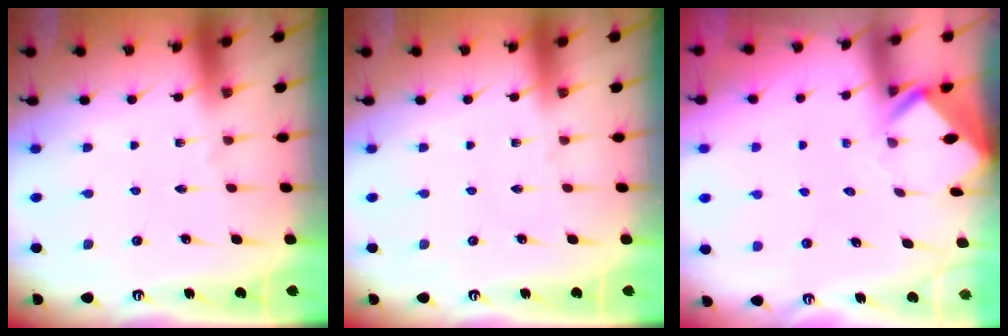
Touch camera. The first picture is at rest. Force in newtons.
{"total": 0.0}
{"total": 2.8, "press": 2.8, "slide": 0.2}